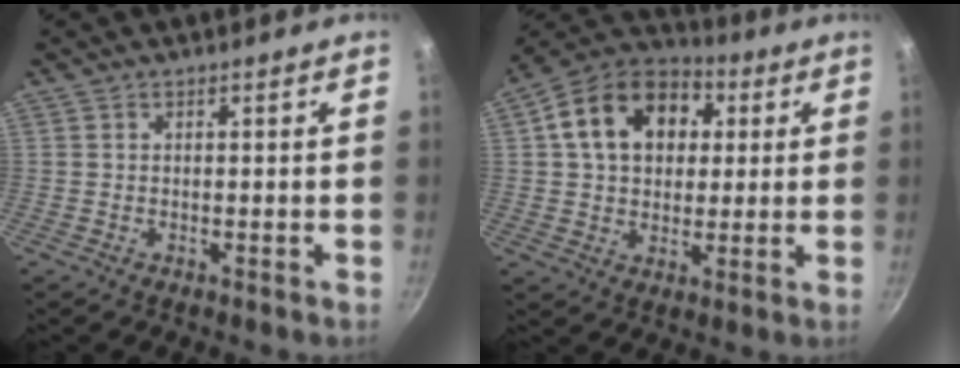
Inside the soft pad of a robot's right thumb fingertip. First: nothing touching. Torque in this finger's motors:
{"motor_torque": [-0.30, 0.93, 0.12, 0.16, 0.12]}